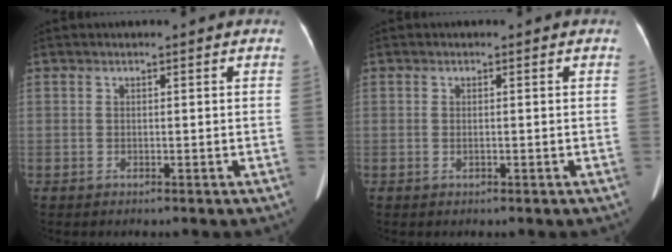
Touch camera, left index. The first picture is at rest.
{"total": 0.6, "force": [-0.1, 0.2, 0.5], "torque": [-0.015, -0.002, 0.000]}